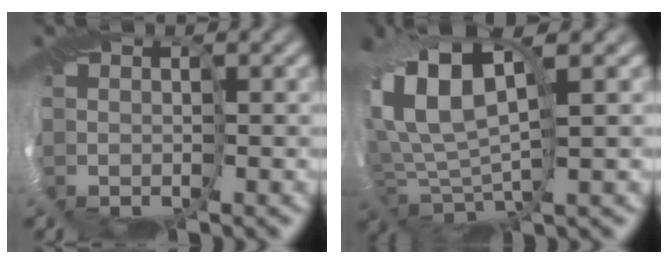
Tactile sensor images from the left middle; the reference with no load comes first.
{"total": 9.1, "force": [3.1, 4.0, 7.6], "torque": [-0.170, 0.012, 0.058]}